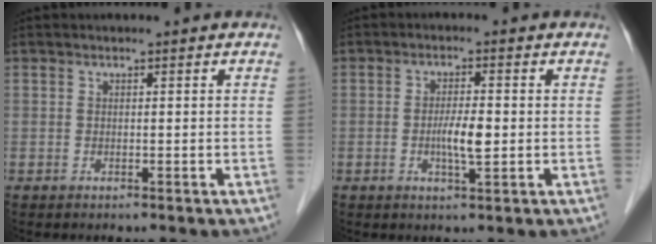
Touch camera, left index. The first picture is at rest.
{"total": 4.0, "force": [-0.6, 0.7, 3.9], "torque": [-0.074, -0.003, -0.010]}